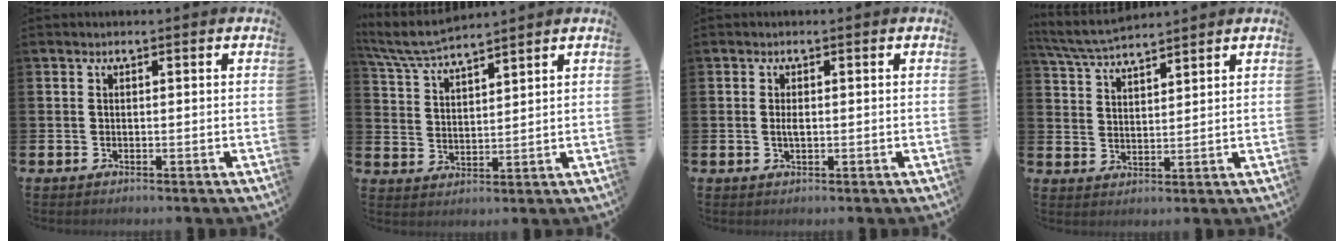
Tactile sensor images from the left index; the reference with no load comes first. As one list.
[{"total": 6.1, "force": [5.8, 0.5, 1.8], "torque": [-0.062, -0.023, 0.106]}, {"total": 1.3, "force": [0.0, 0.5, 1.2], "torque": [-0.024, 0.004, -0.002]}, {"total": 5.1, "force": [5.0, 0.4, 1.2], "torque": [-0.046, -0.021, 0.091]}]